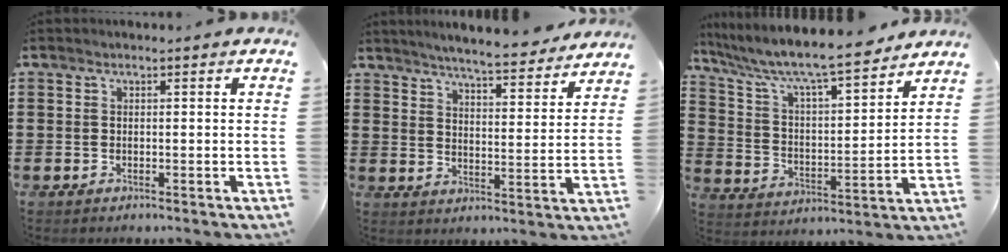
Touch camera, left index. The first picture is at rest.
{"total": 5.8, "force": [5.6, -0.5, 1.5], "torque": [-0.046, -0.045, 0.092]}
{"total": 7.4, "force": [6.5, 0.6, 3.6], "torque": [-0.098, -0.046, 0.103]}